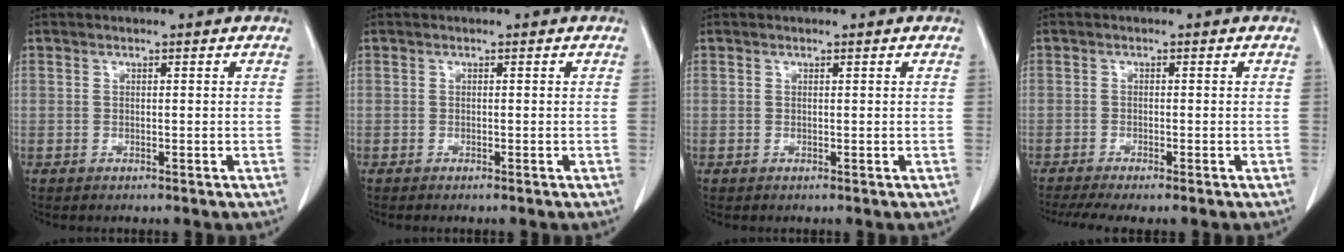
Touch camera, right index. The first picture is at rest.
{"total": 0.6, "force": [-0.5, 0.0, 0.3], "torque": [-0.004, -0.002, -0.008]}
{"total": 0.0}
{"total": 6.0, "force": [-4.8, 0.5, 3.6], "torque": [-0.053, -0.012, -0.077]}